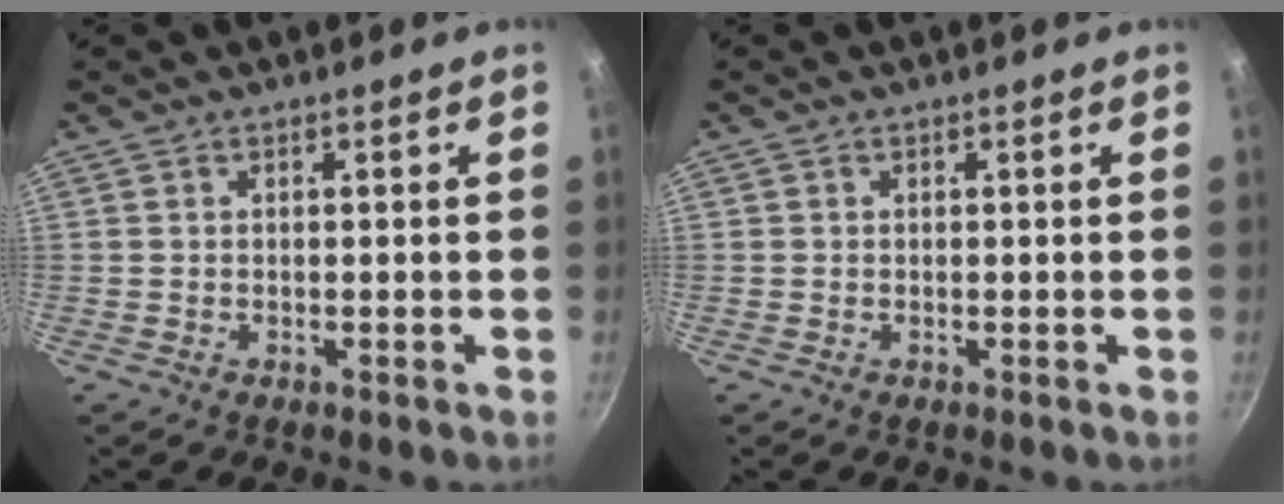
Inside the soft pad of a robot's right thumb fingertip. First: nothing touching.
{"total": 0.0}